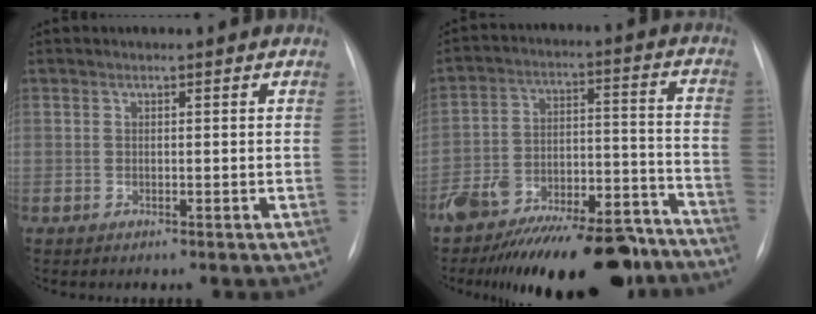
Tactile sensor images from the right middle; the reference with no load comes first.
{"total": 25.7, "force": [-21.6, 7.9, 11.5], "torque": [-0.147, 0.012, -0.316]}